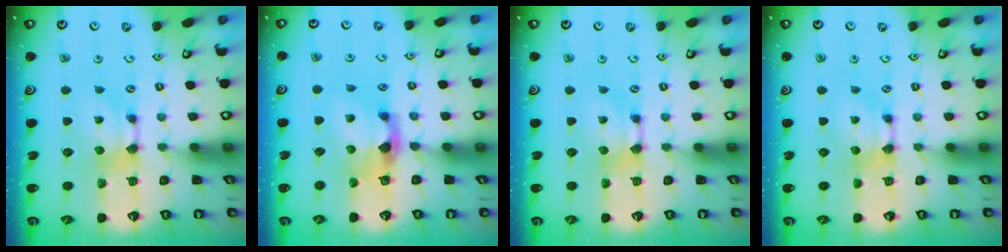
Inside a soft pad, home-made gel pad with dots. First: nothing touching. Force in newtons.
{"total": 3.0, "press": 2.6, "slide": 1.3}
{"total": 0.0}
{"total": 0.0}